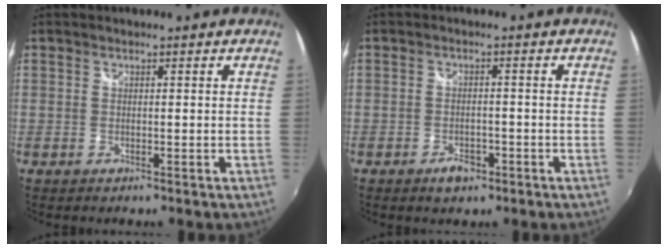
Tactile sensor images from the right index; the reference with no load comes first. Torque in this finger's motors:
{"motor_torque": [0.34, 0.06, 0.19, 0.03]}